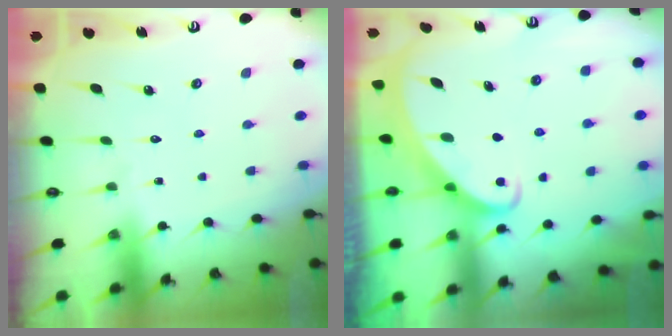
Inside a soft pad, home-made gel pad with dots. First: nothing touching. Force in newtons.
{"total": 2.2, "press": 2.2, "slide": 0.3}